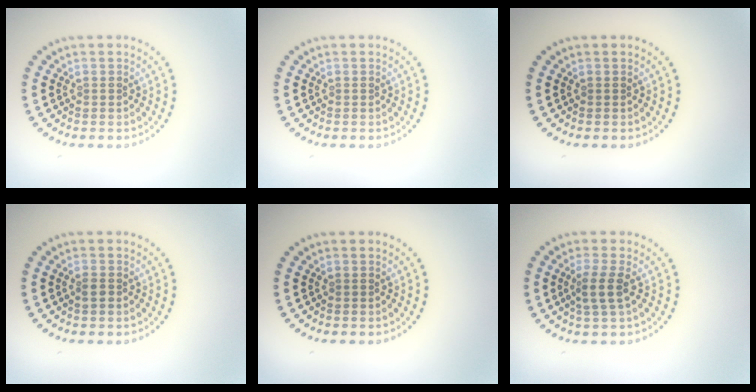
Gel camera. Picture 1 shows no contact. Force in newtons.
{"total": 0.0}
{"total": 0.0}
{"total": 0.9, "press": 0.9, "slide": 0.4}
{"total": 0.0}
{"total": 2.2, "press": 1.9, "slide": 1.2}